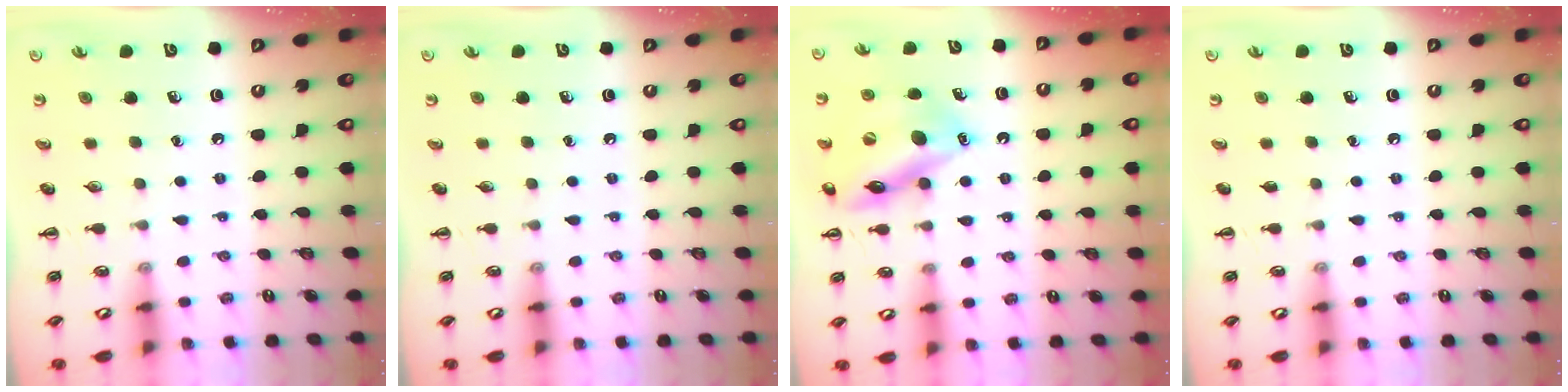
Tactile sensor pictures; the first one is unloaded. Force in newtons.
{"total": 0.0}
{"total": 15.1, "press": 14.9, "slide": 2.3}
{"total": 0.0}